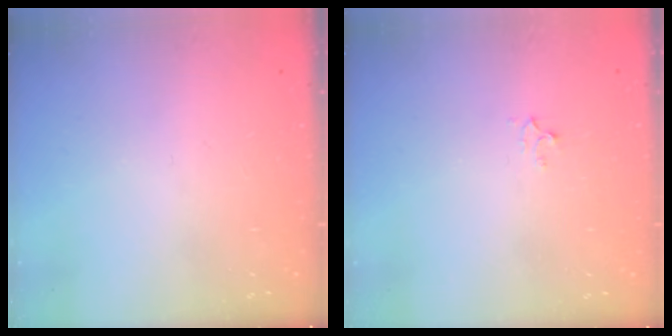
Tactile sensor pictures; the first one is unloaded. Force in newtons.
{"total": 3.0, "press": 3.0, "slide": 0.5}